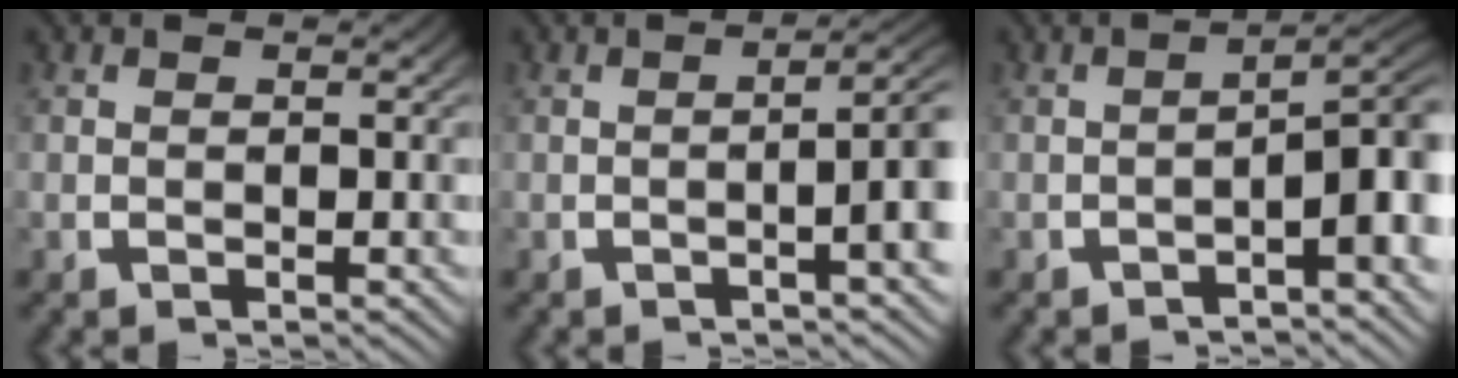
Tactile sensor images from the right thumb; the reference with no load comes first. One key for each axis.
{"total": 5.4, "fx": -0.3, "fy": 1.5, "fz": 5.2, "tx": -0.064, "ty": 0.008, "tz": -0.012}
{"total": 6.1, "fx": -1.2, "fy": 2.4, "fz": 5.4, "tx": -0.065, "ty": -0.004, "tz": -0.019}